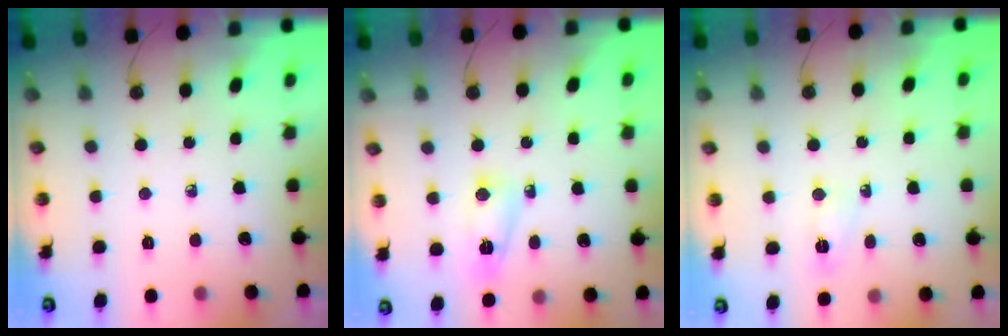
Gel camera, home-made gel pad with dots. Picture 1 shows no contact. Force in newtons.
{"total": 5.0, "press": 5.0, "slide": 0.4}
{"total": 3.4, "press": 3.2, "slide": 1.1}